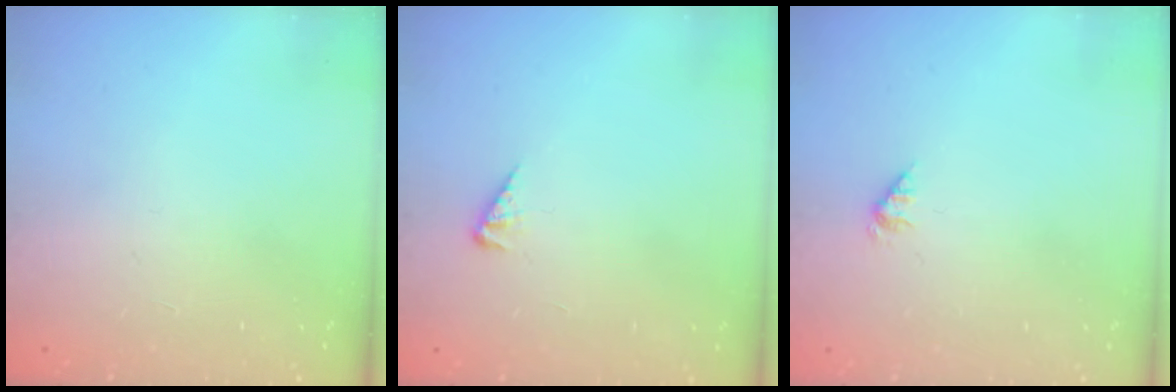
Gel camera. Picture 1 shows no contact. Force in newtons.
{"total": 2.5, "press": 2.5, "slide": 0.4}
{"total": 1.2, "press": 1.2, "slide": 0.2}